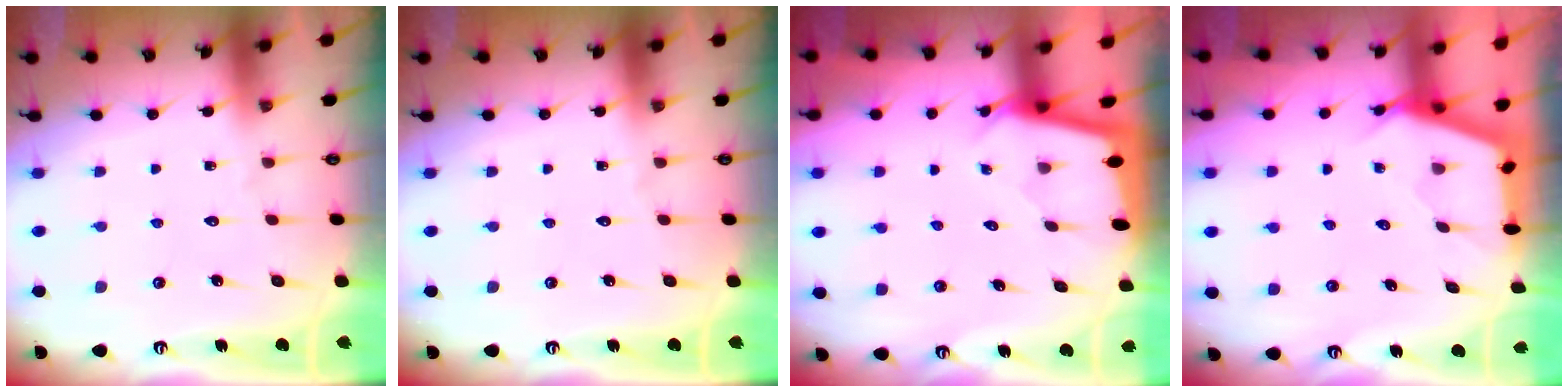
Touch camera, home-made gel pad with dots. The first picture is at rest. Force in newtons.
{"total": 0.0}
{"total": 1.9, "press": 1.9, "slide": 0.2}
{"total": 2.6, "press": 2.5, "slide": 0.4}